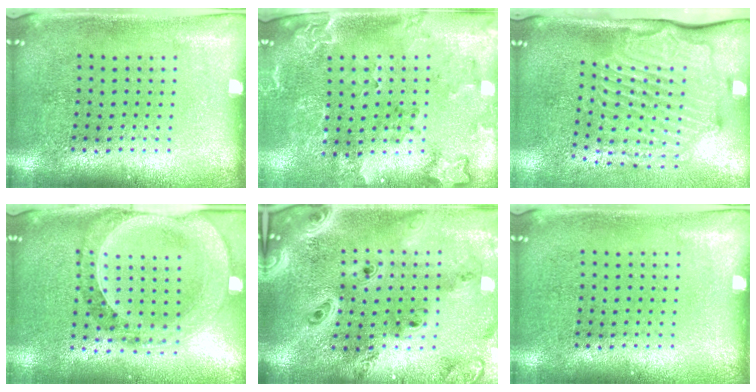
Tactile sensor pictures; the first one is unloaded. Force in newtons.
{"total": 2.0, "press": 1.9, "slide": 0.7}
{"total": 3.0, "press": 2.3, "slide": 2.0}
{"total": 1.5, "press": 1.4, "slide": 0.4}
{"total": 4.1, "press": 3.1, "slide": 2.7}
{"total": 0.0}